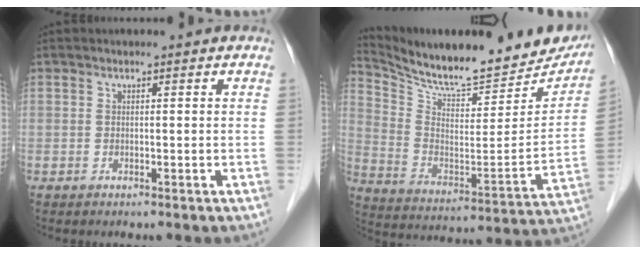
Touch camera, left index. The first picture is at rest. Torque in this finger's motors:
{"motor_torque": [-0.13, -0.22, 0.08, 0.03]}